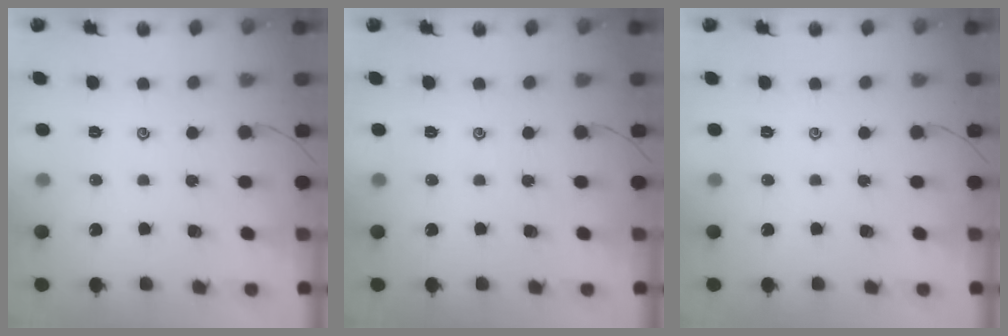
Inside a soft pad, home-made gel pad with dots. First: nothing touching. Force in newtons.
{"total": 0.0}
{"total": 0.0}